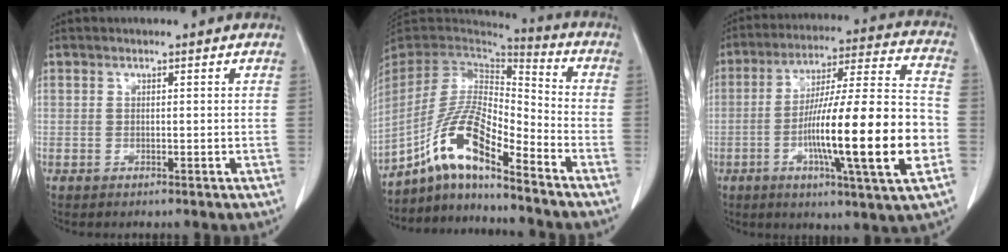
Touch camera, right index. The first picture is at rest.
{"total": 13.8, "force": [-8.6, 2.6, 10.5], "torque": [-0.213, 0.010, -0.159]}
{"total": 21.6, "force": [-5.2, 0.7, 21.0], "torque": [-0.331, -0.005, -0.084]}